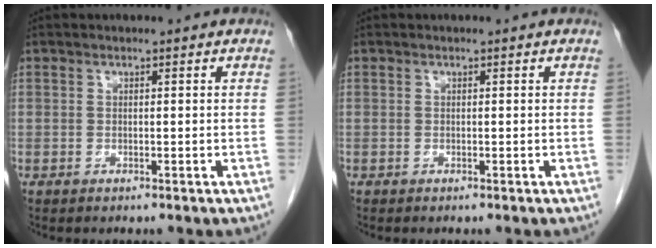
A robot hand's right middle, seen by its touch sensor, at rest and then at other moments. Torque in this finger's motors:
{"motor_torque": [-0.16, -0.24, -0.02, -0.02]}